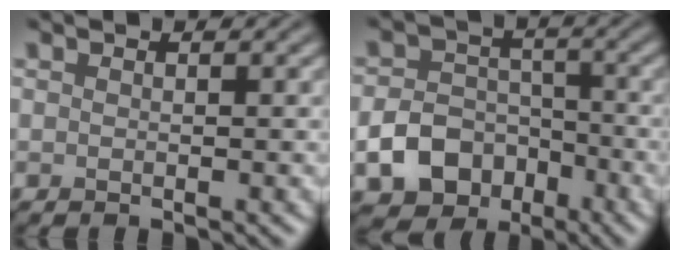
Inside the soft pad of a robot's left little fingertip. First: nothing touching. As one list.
[{"total": 6.2, "force": [-2.7, 4.8, 3.0], "torque": [-0.045, -0.007, -0.047]}]